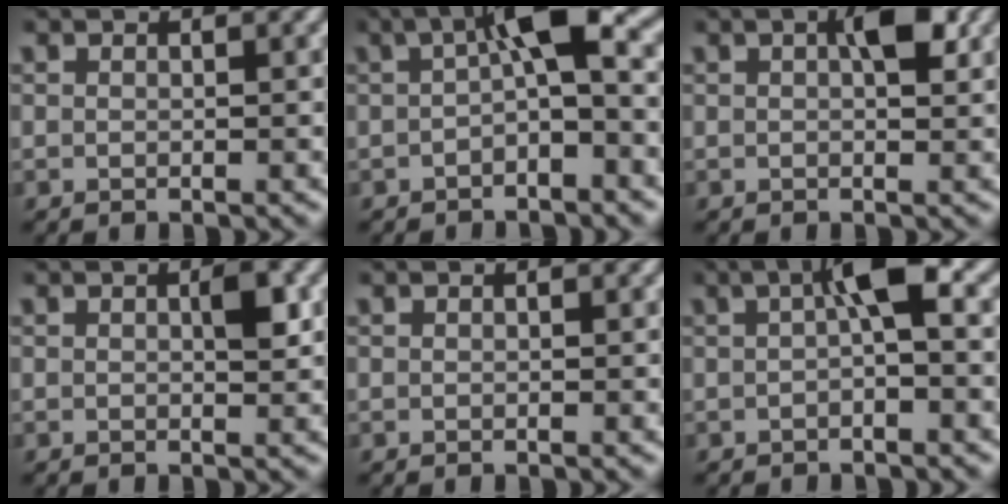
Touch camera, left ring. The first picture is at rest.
{"total": 4.7, "force": [0.2, 0.8, 4.6], "torque": [-0.075, -0.001, 0.006]}
{"total": 3.1, "force": [0.9, 0.8, 2.8], "torque": [-0.041, 0.004, 0.012]}
{"total": 1.7, "force": [0.2, 0.5, 1.6], "torque": [-0.026, 0.000, 0.001]}
{"total": 0.0}
{"total": 3.9, "force": [0.6, 0.4, 3.8], "torque": [-0.059, 0.008, 0.009]}